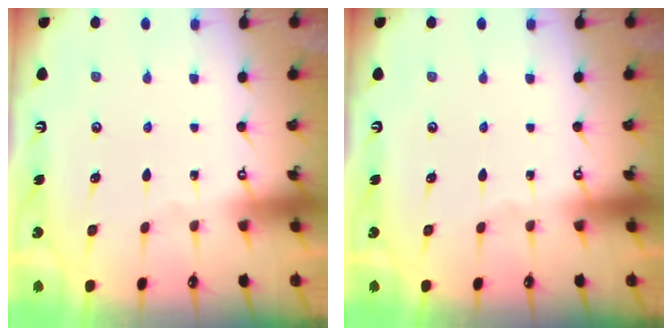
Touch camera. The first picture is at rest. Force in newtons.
{"total": 0.0}